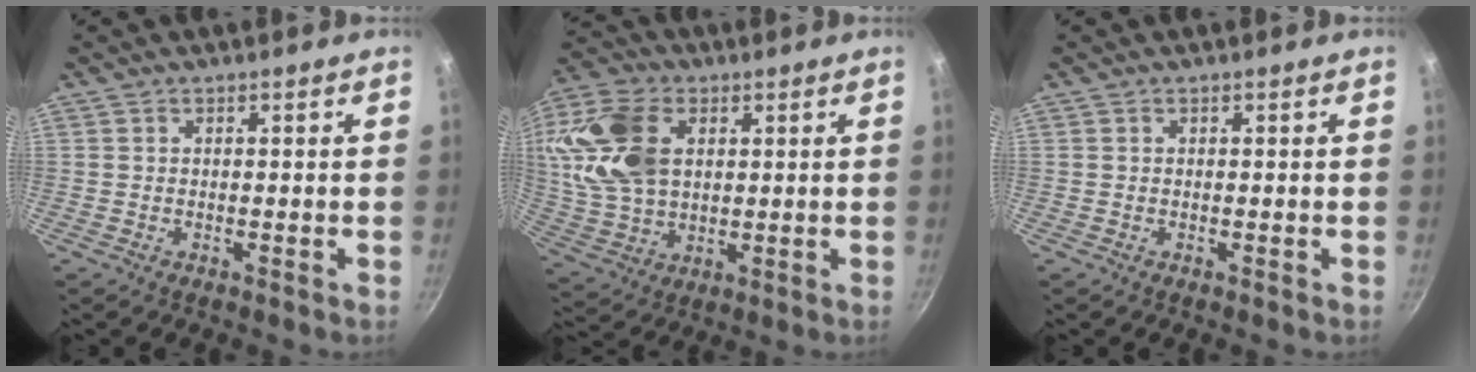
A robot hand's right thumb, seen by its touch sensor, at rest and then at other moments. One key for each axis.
{"total": 16.9, "fx": 4.0, "fy": 11.4, "fz": 11.8, "tx": -0.223, "ty": 0.000, "tz": 0.081}
{"total": 0.0}